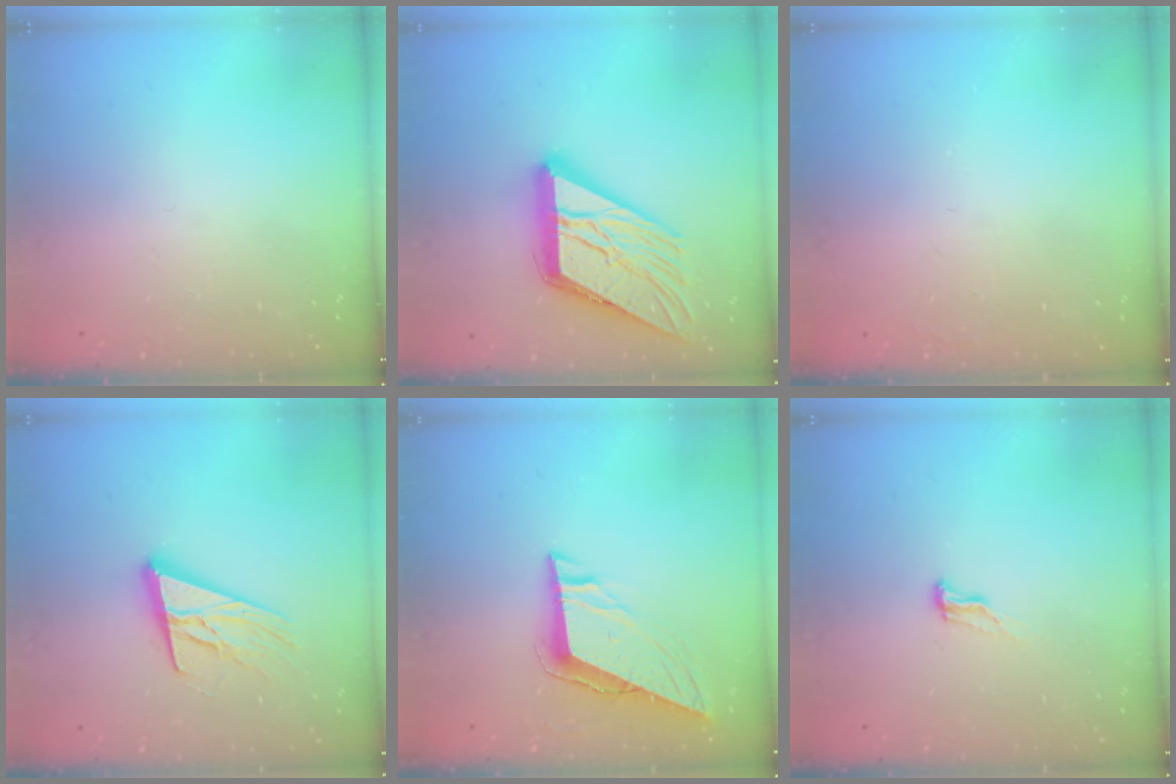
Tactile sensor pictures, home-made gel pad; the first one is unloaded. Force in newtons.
{"total": 21.6, "press": 21.4, "slide": 2.5}
{"total": 1.5, "press": 1.5, "slide": 0.1}
{"total": 17.0, "press": 16.5, "slide": 4.2}
{"total": 8.3, "press": 8.2, "slide": 1.5}
{"total": 5.5, "press": 5.4, "slide": 0.5}